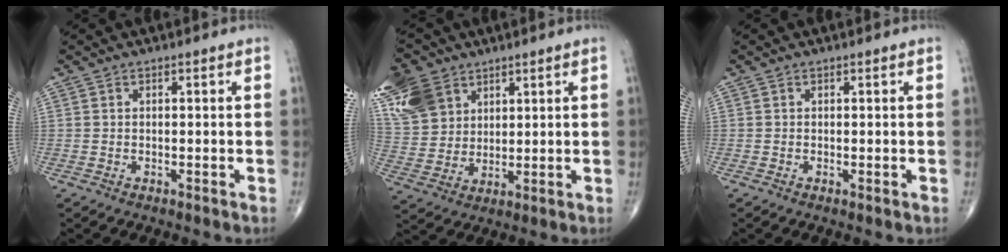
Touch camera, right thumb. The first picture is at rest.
{"total": 14.0, "force": [7.4, 10.1, 6.3], "torque": [-0.128, -0.008, 0.152]}
{"total": 0.0}